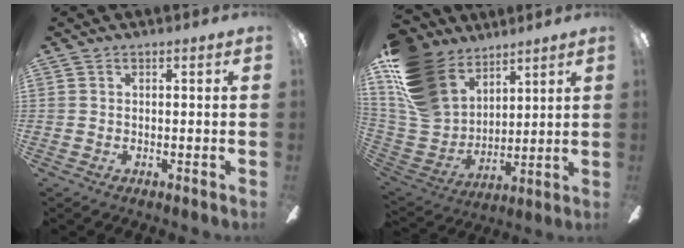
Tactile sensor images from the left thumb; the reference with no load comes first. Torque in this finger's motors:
{"motor_torque": [0.15, 0.45, 0.79, -1.34, 0.12]}